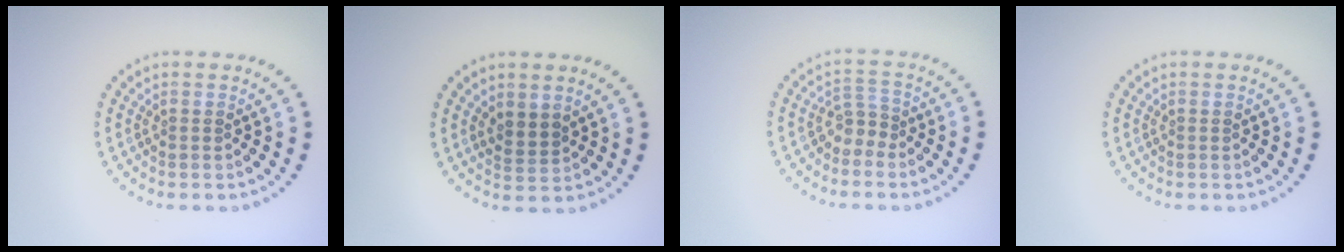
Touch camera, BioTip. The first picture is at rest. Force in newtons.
{"total": 1.6, "press": 1.4, "slide": 0.9}
{"total": 1.7, "press": 1.2, "slide": 1.3}
{"total": 0.0}